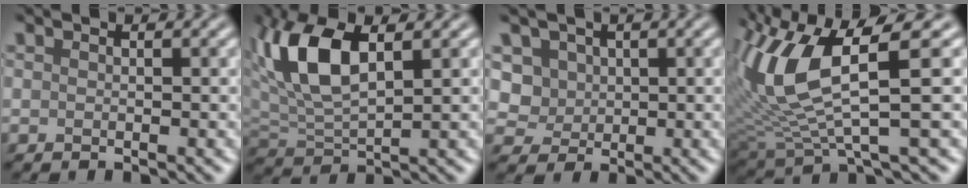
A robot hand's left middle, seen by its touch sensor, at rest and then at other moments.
{"total": 7.5, "force": [2.5, 3.3, 6.2], "torque": [-0.132, 0.008, 0.042]}
{"total": 4.3, "force": [1.4, 3.7, 1.7], "torque": [-0.036, 0.002, 0.023]}
{"total": 9.5, "force": [2.1, 3.2, 8.7], "torque": [-0.198, -0.008, 0.043]}